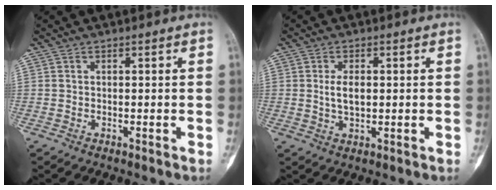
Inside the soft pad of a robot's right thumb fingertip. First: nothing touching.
{"total": 3.8, "force": [0.4, 1.9, 3.3], "torque": [-0.055, -0.003, 0.008]}